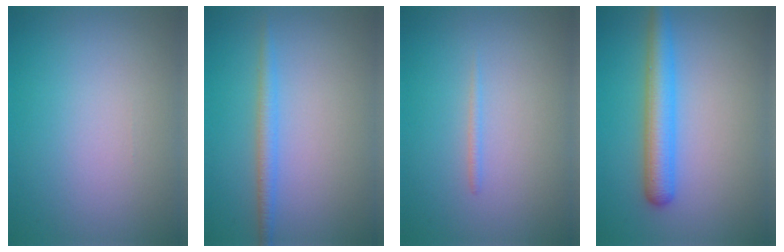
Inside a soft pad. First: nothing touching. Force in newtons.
{"total": 1.9, "press": 1.9, "slide": 0.0}
{"total": 0.6, "press": 0.6, "slide": 0.0}
{"total": 4.1, "press": 4.1, "slide": 0.1}